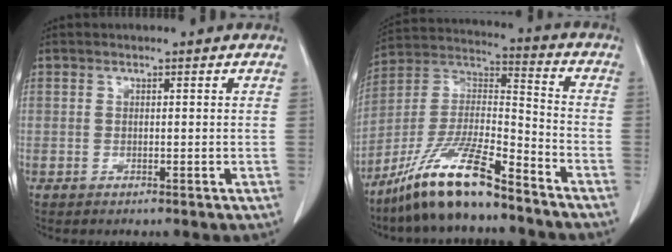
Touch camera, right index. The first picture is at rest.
{"total": 15.0, "force": [-11.2, 2.0, 9.8], "torque": [-0.199, -0.004, -0.206]}